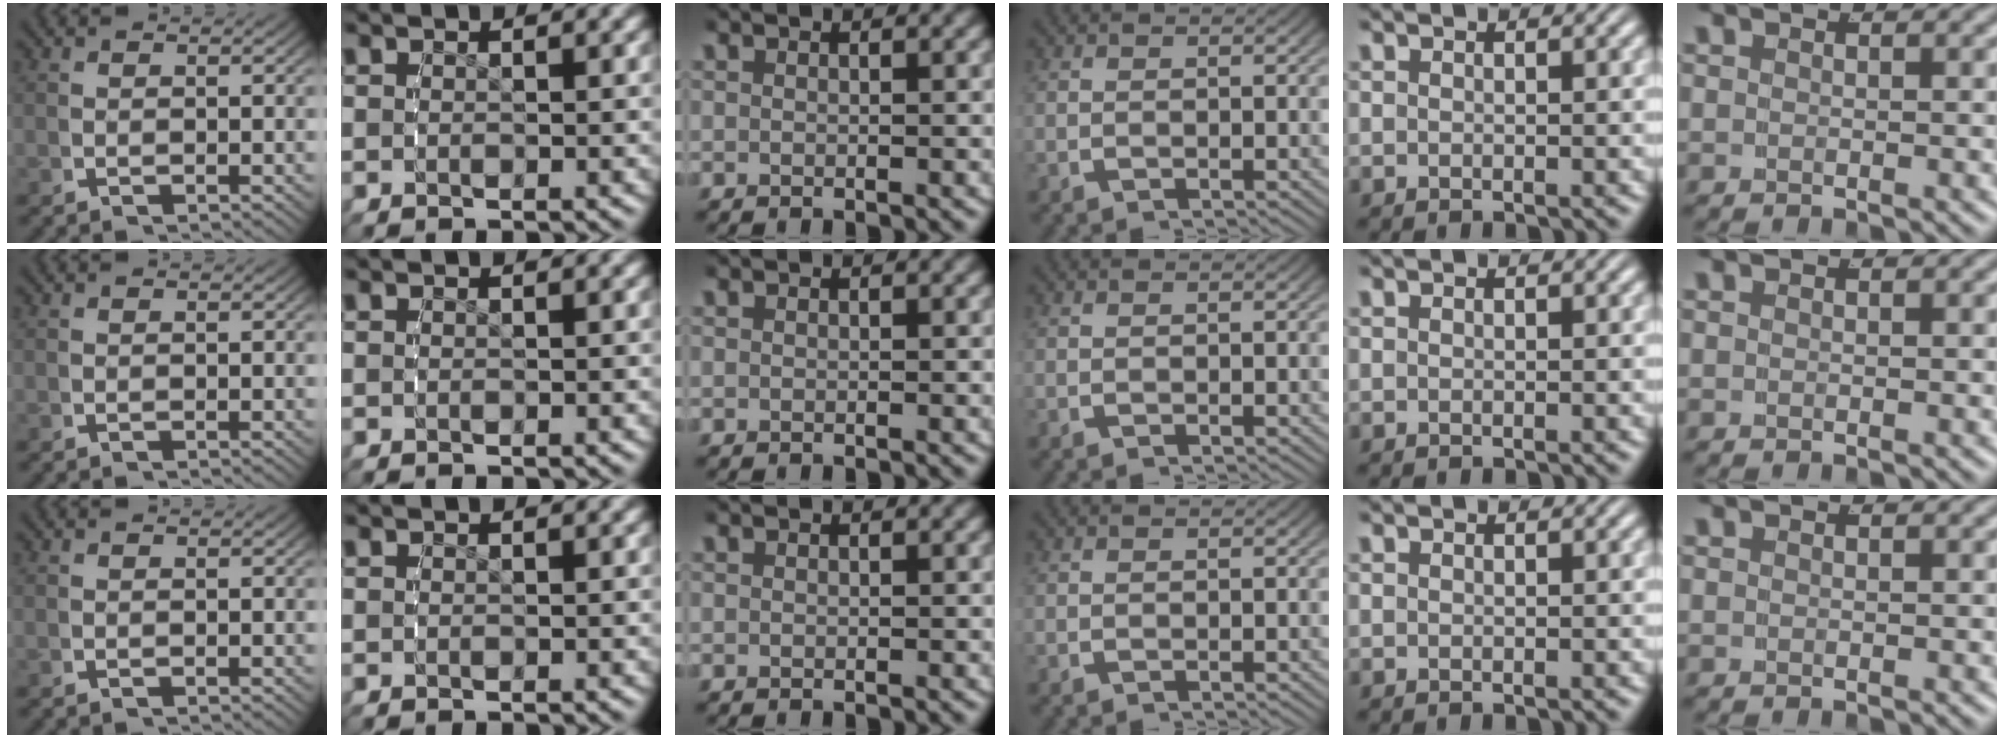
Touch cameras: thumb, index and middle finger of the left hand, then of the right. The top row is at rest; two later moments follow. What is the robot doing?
{"motion": "reach", "object": "pen bag"}